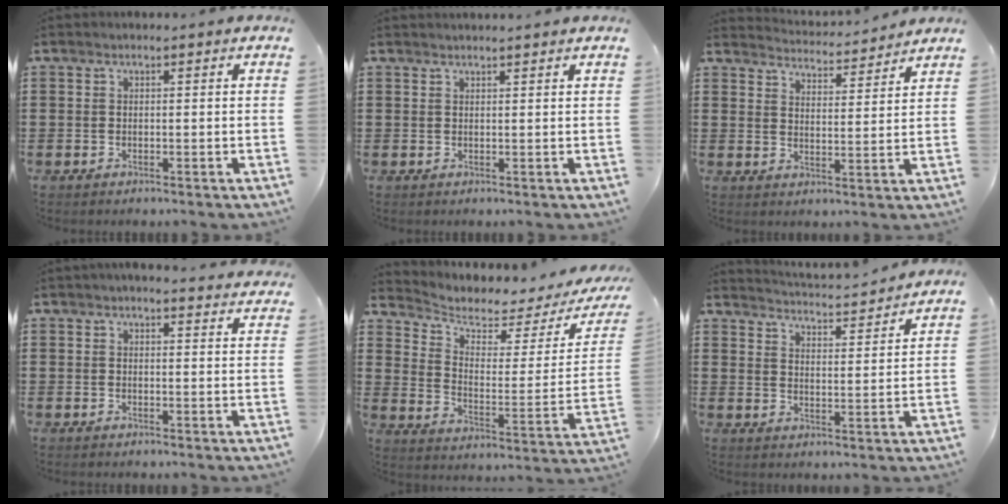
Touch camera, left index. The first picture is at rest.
{"total": 1.1, "force": [1.0, -0.3, 0.2], "torque": [-0.003, -0.005, 0.021]}
{"total": 4.0, "force": [4.0, -0.5, 0.2], "torque": [-0.023, -0.030, 0.069]}
{"total": 2.2, "force": [2.2, 0.1, 0.5], "torque": [-0.015, -0.005, 0.042]}
{"total": 3.5, "force": [2.9, 1.3, 1.4], "torque": [-0.053, -0.025, 0.045]}
{"total": 3.5, "force": [3.4, -0.7, 0.3], "torque": [-0.025, -0.032, 0.056]}